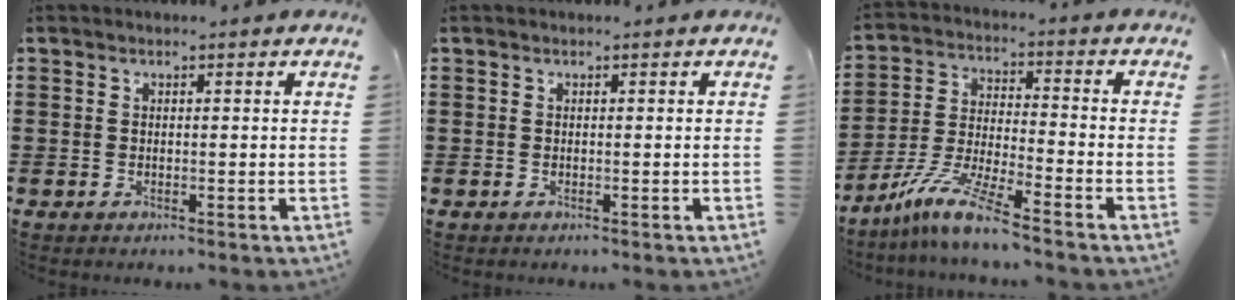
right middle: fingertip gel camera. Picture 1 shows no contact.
{"total": 0.0}
{"total": 9.1, "force": [-7.4, 0.0, 5.2], "torque": [-0.118, -0.008, -0.153]}